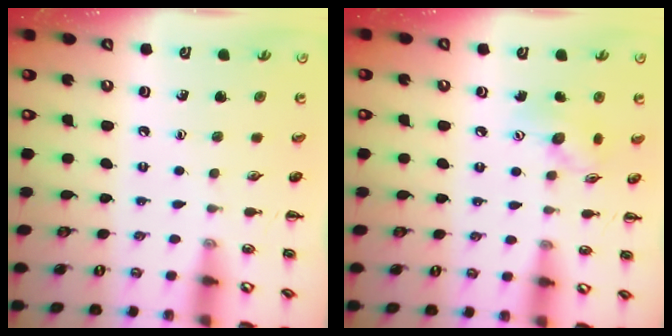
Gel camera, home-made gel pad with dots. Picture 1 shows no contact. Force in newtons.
{"total": 7.4, "press": 7.4, "slide": 0.4}